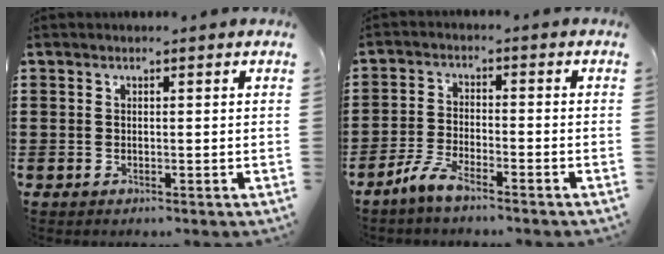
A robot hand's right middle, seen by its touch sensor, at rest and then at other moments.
{"total": 4.5, "force": [-3.7, 0.8, 2.3], "torque": [-0.059, 0.002, -0.077]}